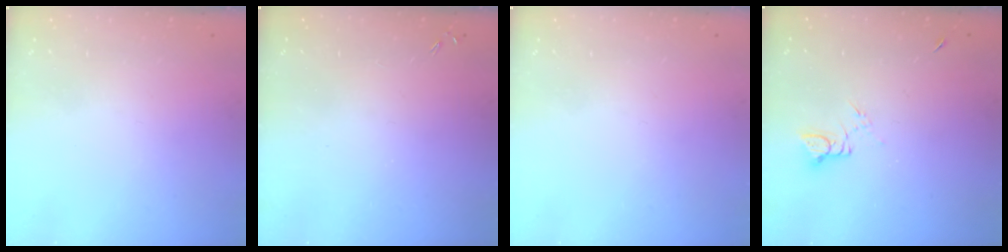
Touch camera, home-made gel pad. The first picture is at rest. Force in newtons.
{"total": 0.0}
{"total": 0.0}
{"total": 3.7, "press": 3.7, "slide": 0.3}